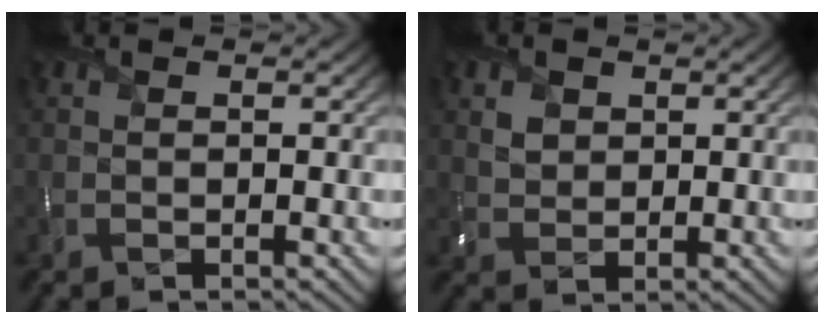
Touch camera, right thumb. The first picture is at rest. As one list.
[{"total": 2.5, "force": [1.2, 2.0, 1.0], "torque": [-0.029, -0.001, 0.023]}]